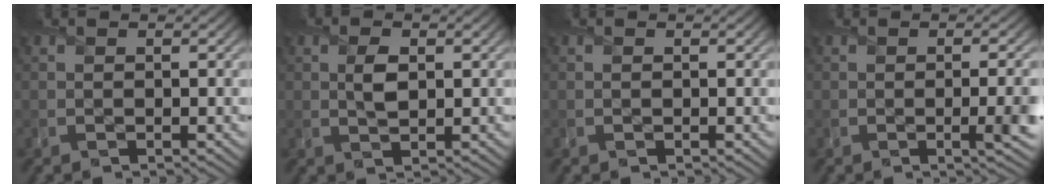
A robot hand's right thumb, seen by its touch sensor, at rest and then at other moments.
{"total": 2.6, "force": [0.6, 1.4, 2.1], "torque": [-0.045, -0.002, 0.012]}
{"total": 0.0}
{"total": 3.8, "force": [-0.5, 0.9, 3.7], "torque": [-0.055, -0.003, -0.005]}